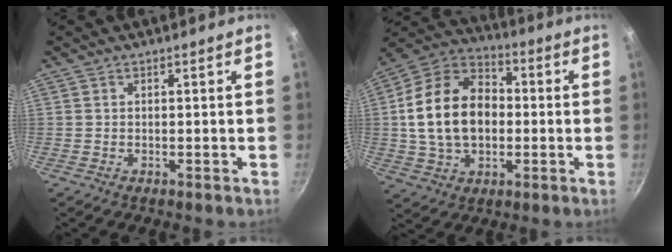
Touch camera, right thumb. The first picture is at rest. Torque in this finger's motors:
{"motor_torque": [-0.34, 1.01, 1.23, -0.38, 0.43]}